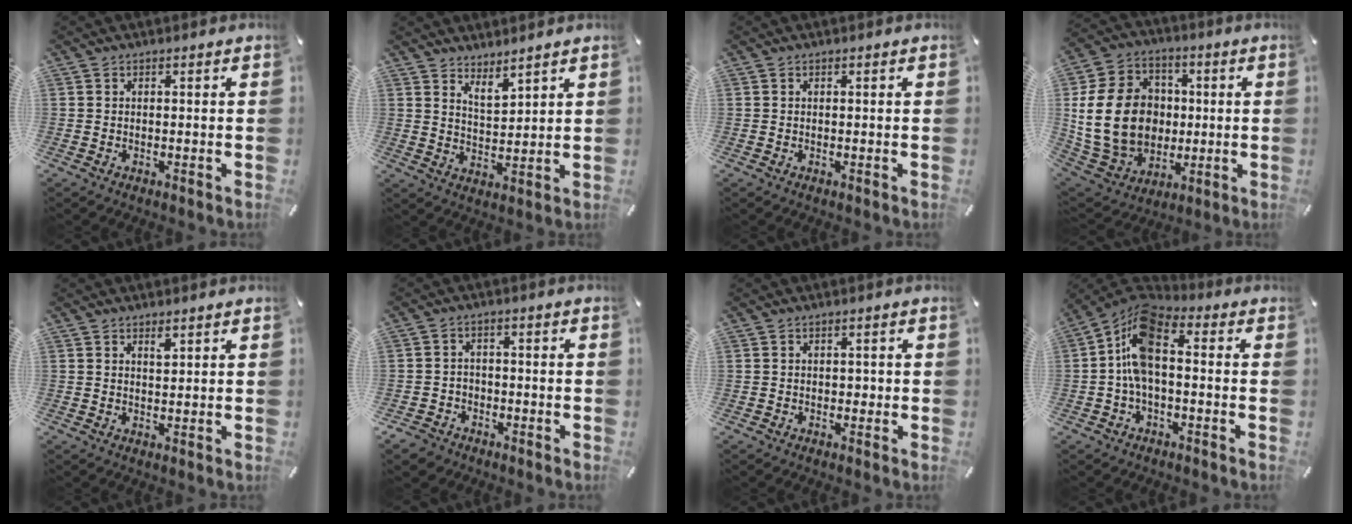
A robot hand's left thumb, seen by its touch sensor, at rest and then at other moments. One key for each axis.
{"total": 4.4, "fx": 4.4, "fy": 0.6, "fz": 0.2, "tx": -0.008, "ty": -0.030, "tz": 0.082}
{"total": 0.0}
{"total": 20.1, "fx": -0.1, "fy": 16.5, "fz": 11.5, "tx": -0.230, "ty": 0.011, "tz": 0.003}
{"total": 1.8, "fx": 1.4, "fy": 0.5, "fz": 1.0, "tx": -0.014, "ty": -0.004, "tz": 0.023}
{"total": 4.4, "fx": -2.6, "fy": 3.5, "fz": 0.5, "tx": -0.021, "ty": 0.013, "tz": -0.053}
{"total": 0.9, "fx": -0.2, "fy": 0.9, "fz": 0.0, "tx": 0.006, "ty": 0.002, "tz": -0.008}
{"total": 10.8, "fx": -0.3, "fy": 5.5, "fz": 9.2, "tx": -0.203, "ty": 0.000, "tz": -0.007}